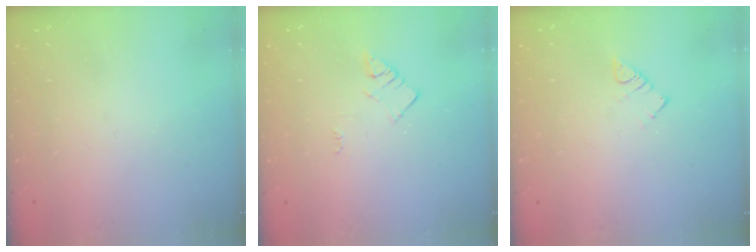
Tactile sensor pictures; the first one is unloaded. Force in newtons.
{"total": 2.1, "press": 2.1, "slide": 0.3}
{"total": 2.9, "press": 2.9, "slide": 0.5}